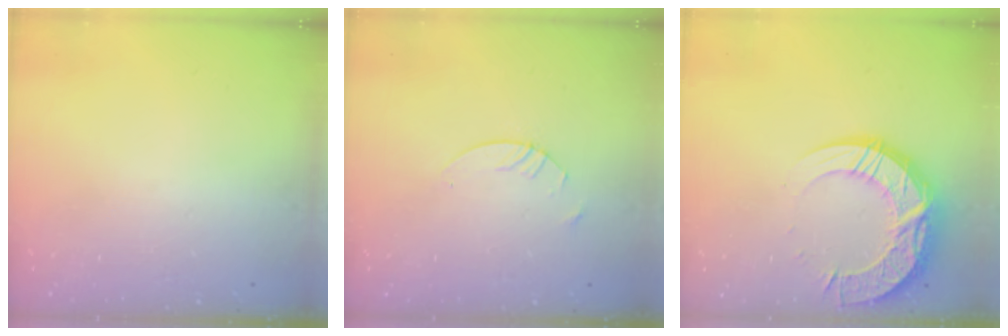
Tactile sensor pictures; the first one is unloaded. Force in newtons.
{"total": 2.4, "press": 2.4, "slide": 0.1}
{"total": 17.4, "press": 17.4, "slide": 1.3}